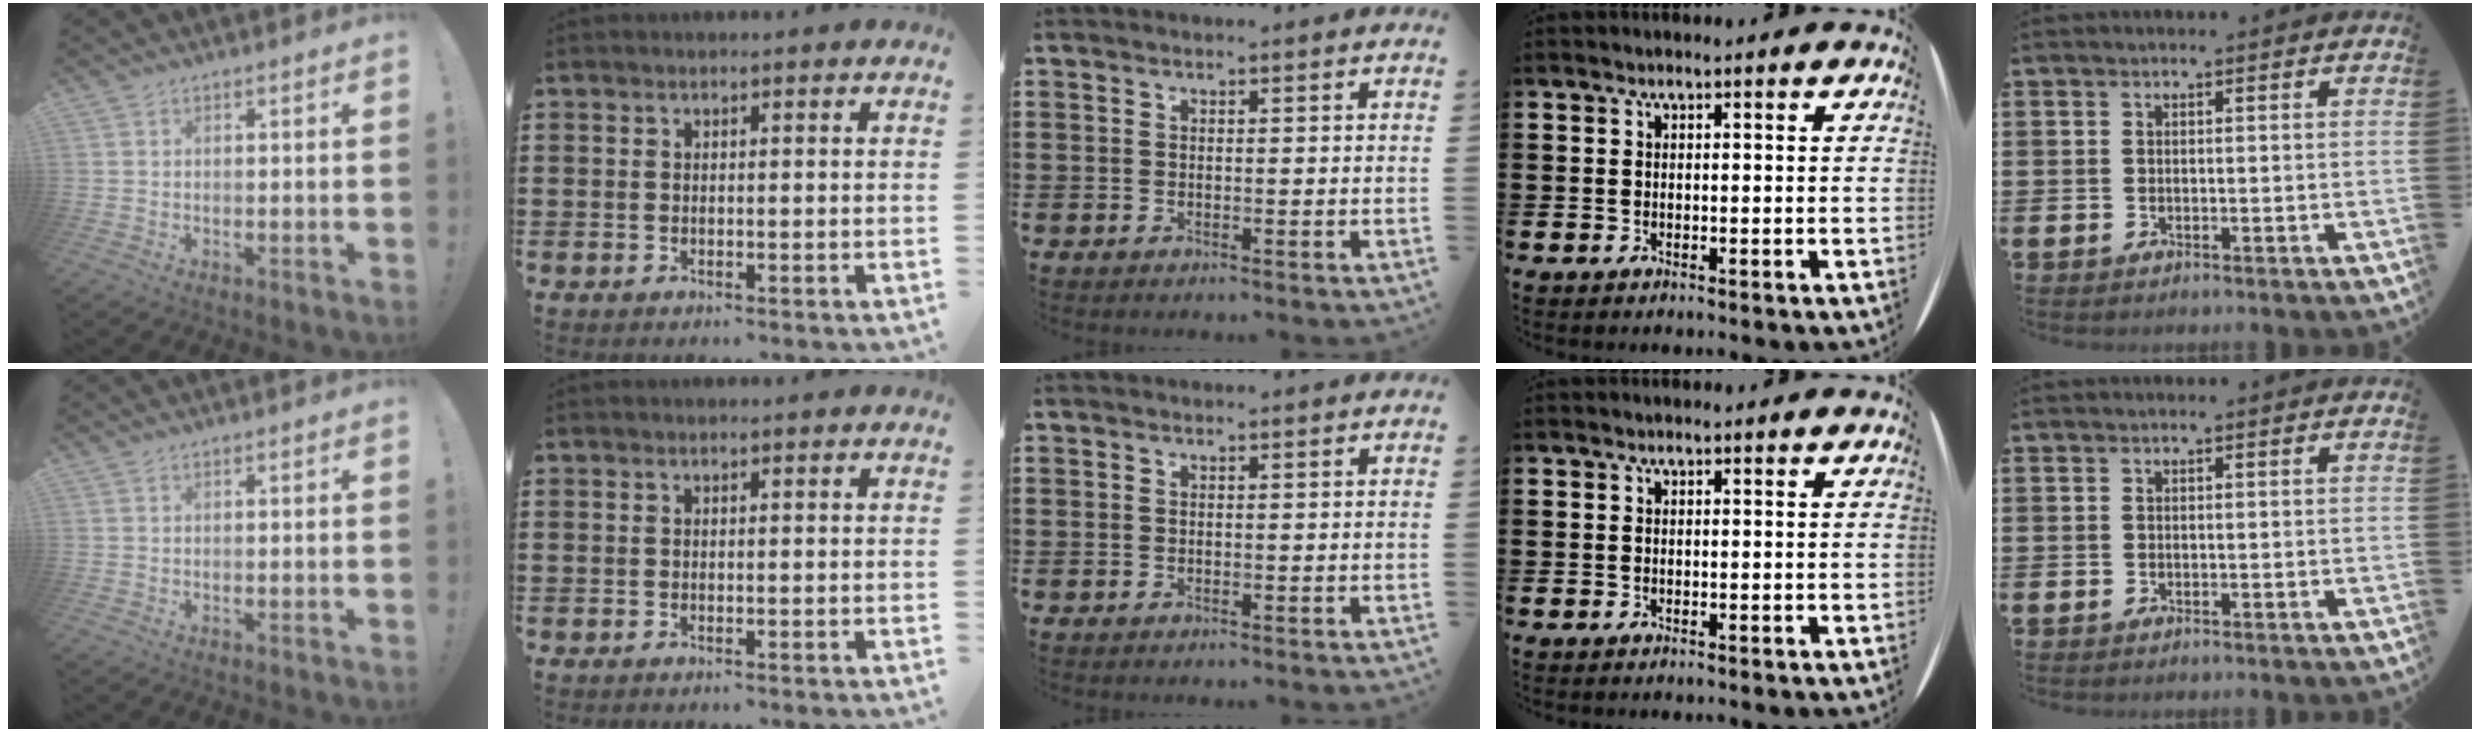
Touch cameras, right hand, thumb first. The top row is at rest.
{}